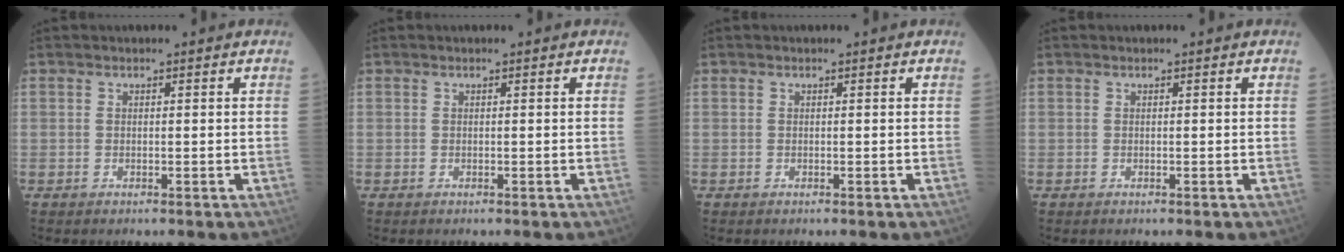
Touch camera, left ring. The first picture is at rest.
{"total": 0.0}
{"total": 0.0}
{"total": 0.0}